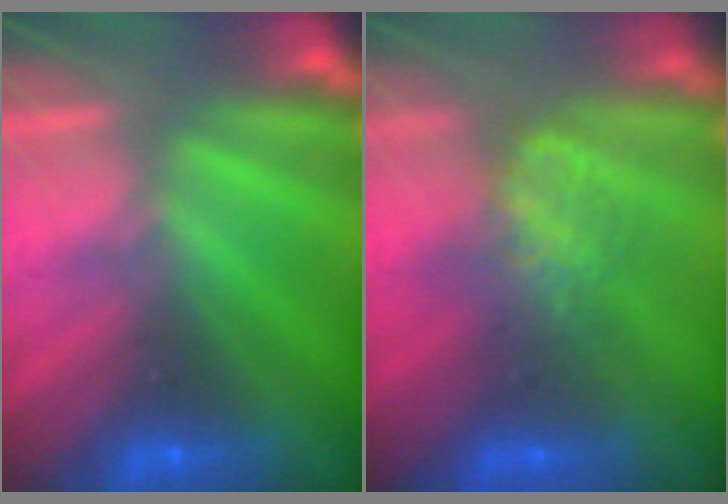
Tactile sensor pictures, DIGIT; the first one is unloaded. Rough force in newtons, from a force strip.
{"total": 5.7}